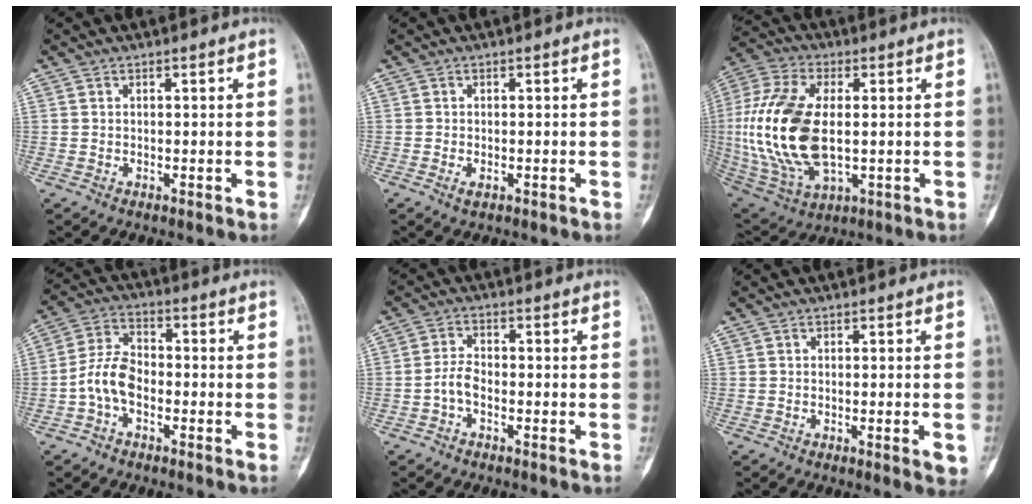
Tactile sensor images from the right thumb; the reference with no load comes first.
{"total": 1.3, "force": [-0.6, 0.6, 1.0], "torque": [-0.021, 0.000, -0.010]}
{"total": 21.4, "force": [-0.1, 11.4, 18.1], "torque": [-0.393, -0.012, 0.007]}
{"total": 7.6, "force": [-2.4, 4.7, 5.4], "torque": [-0.101, 0.030, -0.056]}
{"total": 3.2, "force": [-1.4, 1.6, 2.3], "torque": [-0.048, 0.017, -0.033]}
{"total": 3.3, "force": [-0.9, 0.6, 3.1], "torque": [-0.038, -0.004, -0.009]}